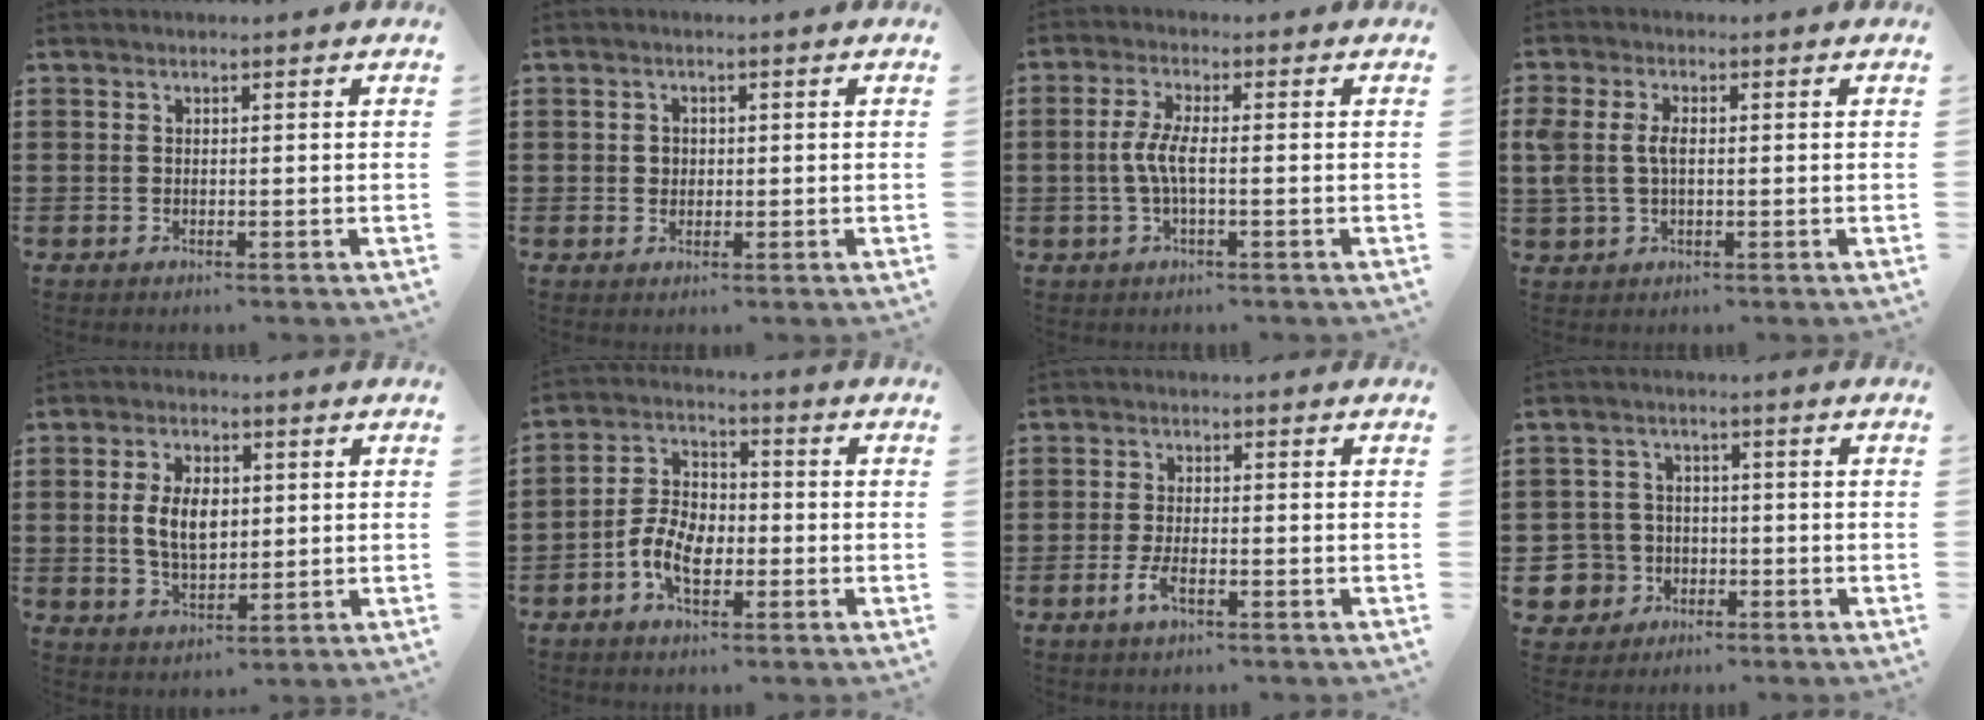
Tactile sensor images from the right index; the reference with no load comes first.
{"total": 1.2, "force": [0.1, 1.1, 0.5], "torque": [-0.013, 0.007, 0.002]}
{"total": 4.3, "force": [-0.7, 0.7, 4.1], "torque": [-0.104, -0.009, -0.024]}
{"total": 4.0, "force": [0.2, 2.3, 3.3], "torque": [-0.090, 0.000, -0.005]}
{"total": 6.3, "force": [0.5, 3.6, 5.2], "torque": [-0.096, 0.004, 0.002]}
{"total": 6.9, "force": [-2.6, 4.0, 5.0], "torque": [-0.115, 0.005, -0.054]}
{"total": 3.3, "force": [-1.5, 1.0, 2.8], "torque": [-0.068, -0.008, -0.032]}
{"total": 6.0, "force": [-2.1, 5.3, 1.8], "torque": [-0.082, 0.003, -0.044]}